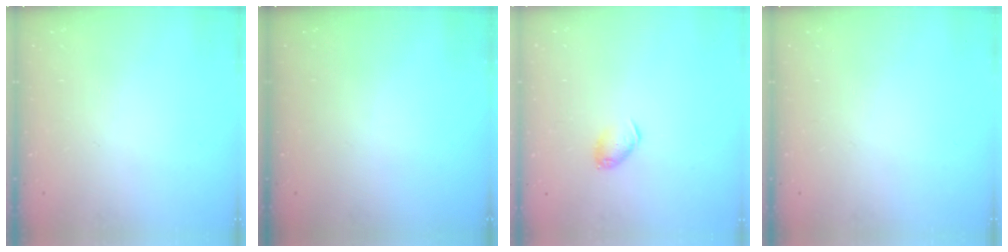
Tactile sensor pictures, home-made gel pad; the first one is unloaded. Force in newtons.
{"total": 0.0}
{"total": 6.6, "press": 6.5, "slide": 1.2}
{"total": 0.0}